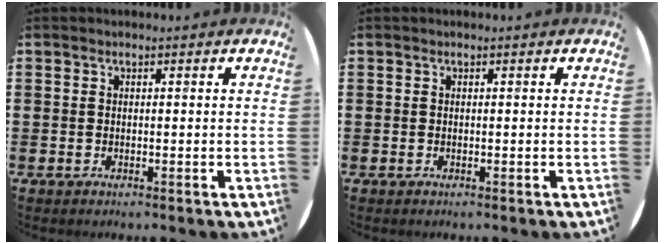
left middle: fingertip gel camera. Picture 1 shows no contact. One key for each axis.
{"total": 0.0}